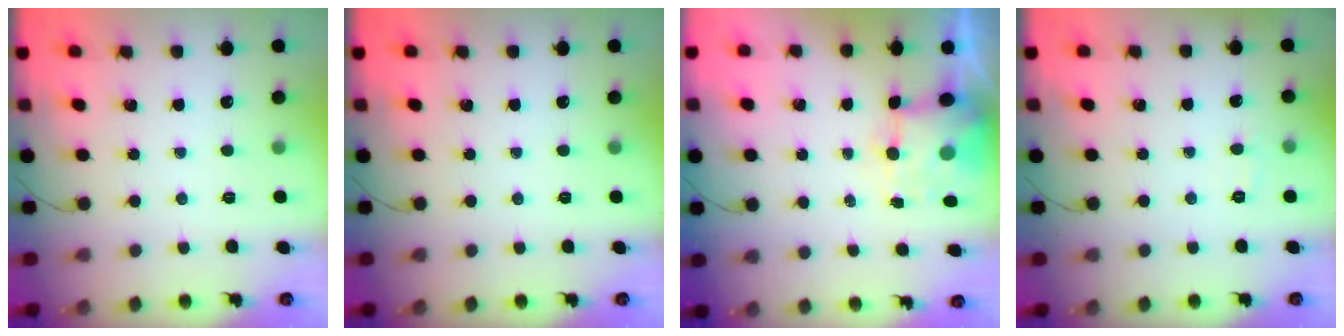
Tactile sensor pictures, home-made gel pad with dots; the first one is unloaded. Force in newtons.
{"total": 0.0}
{"total": 7.0, "press": 6.9, "slide": 1.0}
{"total": 5.0, "press": 4.9, "slide": 1.2}